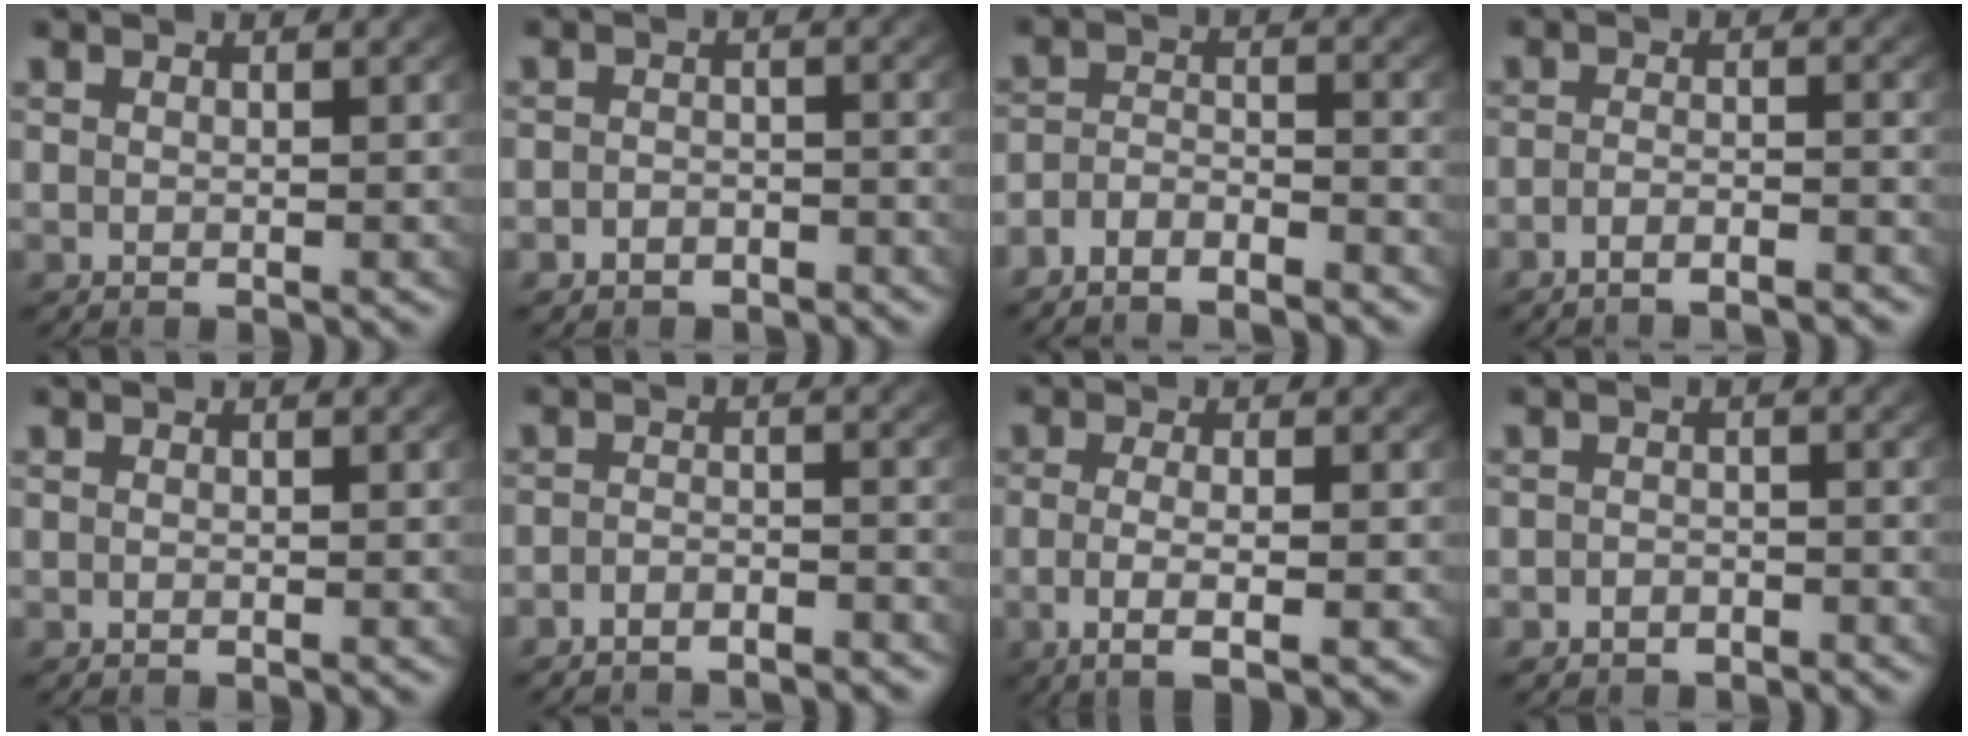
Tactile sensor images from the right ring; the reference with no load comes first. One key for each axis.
{"total": 2.6, "fx": -2.2, "fy": 1.4, "fz": 0.0, "tx": 0.002, "ty": -0.012, "tz": -0.035}
{"total": 4.3, "fx": -3.7, "fy": 2.0, "fz": 1.0, "tx": -0.017, "ty": -0.008, "tz": -0.068}
{"total": 3.6, "fx": -3.4, "fy": 0.4, "fz": 1.2, "tx": -0.018, "ty": -0.006, "tz": -0.057}
{"total": 0.0}
{"total": 3.6, "fx": -3.5, "fy": 0.8, "fz": 0.3, "tx": -0.005, "ty": -0.013, "tz": -0.057}
{"total": 4.1, "fx": -1.5, "fy": 0.8, "fz": 3.7, "tx": -0.075, "ty": -0.016, "tz": -0.015}
{"total": 2.3, "fx": -2.0, "fy": 1.0, "fz": -0.1, "tx": 0.003, "ty": -0.011, "tz": -0.030}